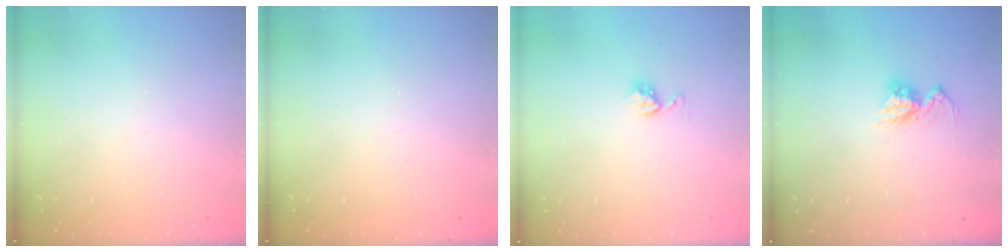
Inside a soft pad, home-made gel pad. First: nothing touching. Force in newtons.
{"total": 0.0}
{"total": 5.1, "press": 5.0, "slide": 0.5}
{"total": 8.1, "press": 8.1, "slide": 0.8}